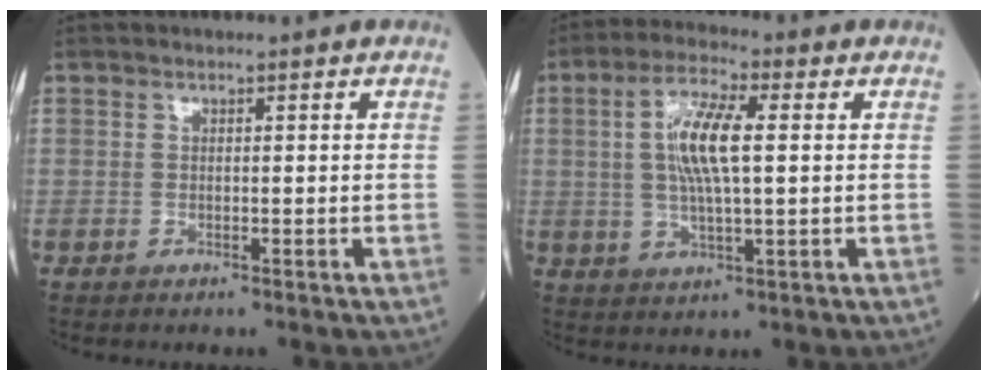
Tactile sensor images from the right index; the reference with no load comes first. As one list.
[{"total": 8.9, "force": [1.4, 1.8, 8.6], "torque": [-0.173, 0.007, 0.025]}]